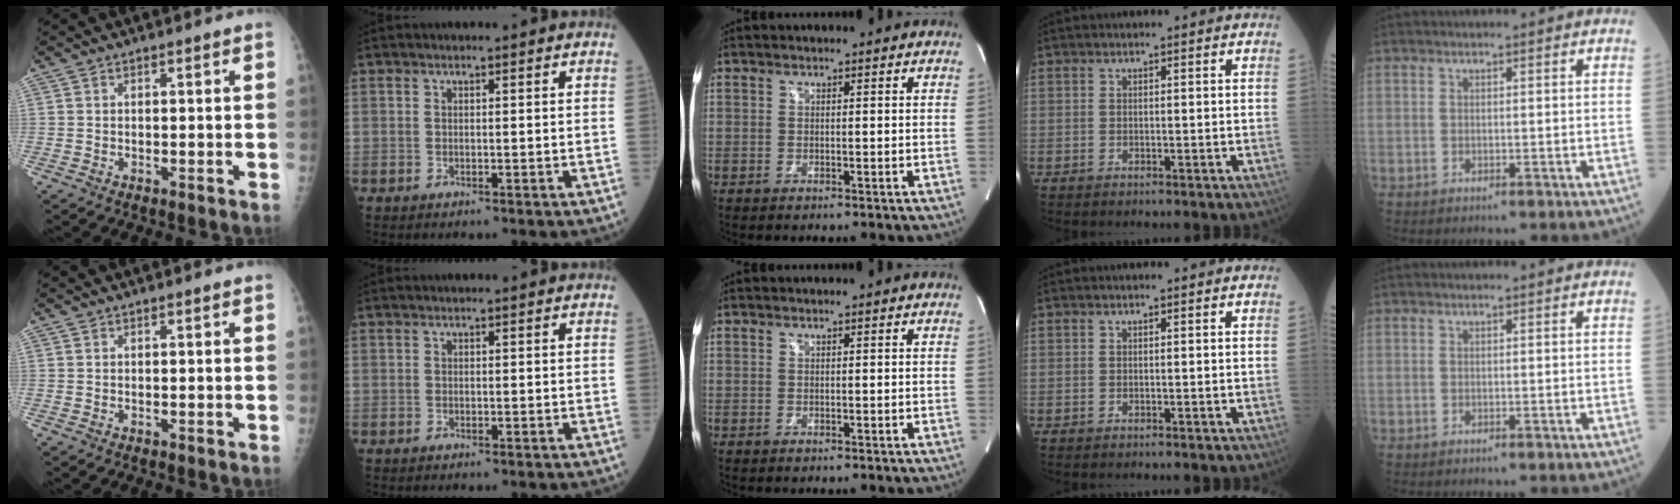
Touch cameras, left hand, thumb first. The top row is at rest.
{}